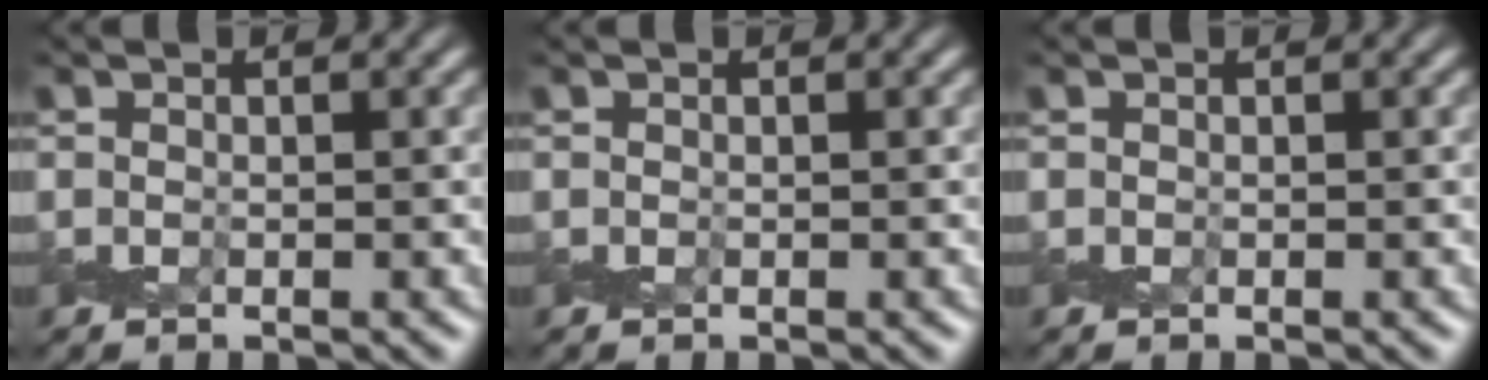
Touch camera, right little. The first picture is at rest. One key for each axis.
{"total": 0.0}
{"total": 0.0}